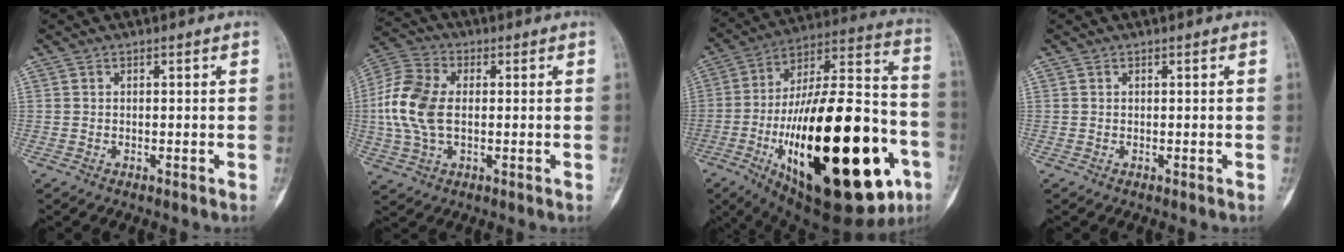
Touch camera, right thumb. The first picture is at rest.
{"total": 12.1, "force": [0.1, 7.3, 9.6], "torque": [-0.216, 0.017, -0.002]}
{"total": 43.1, "force": [-13.1, 16.7, 37.5], "torque": [-0.576, 0.041, -0.190]}
{"total": 0.0}